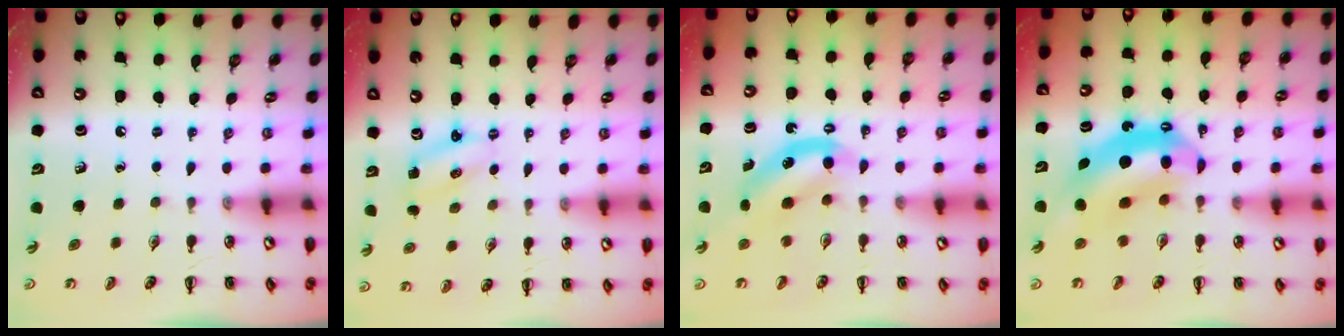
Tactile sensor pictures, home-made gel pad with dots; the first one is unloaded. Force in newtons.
{"total": 2.4, "press": 2.3, "slide": 0.5}
{"total": 6.6, "press": 6.5, "slide": 1.0}
{"total": 11.0, "press": 10.6, "slide": 2.9}